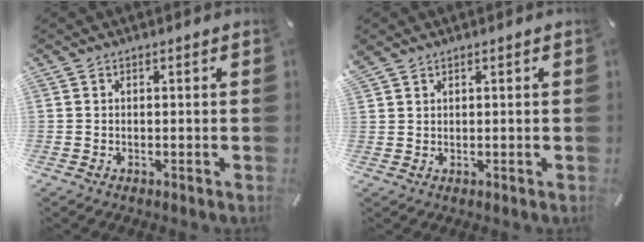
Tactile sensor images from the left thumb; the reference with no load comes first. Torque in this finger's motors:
{"motor_torque": [0.40, 0.40, 1.41, -1.36, 0.45]}